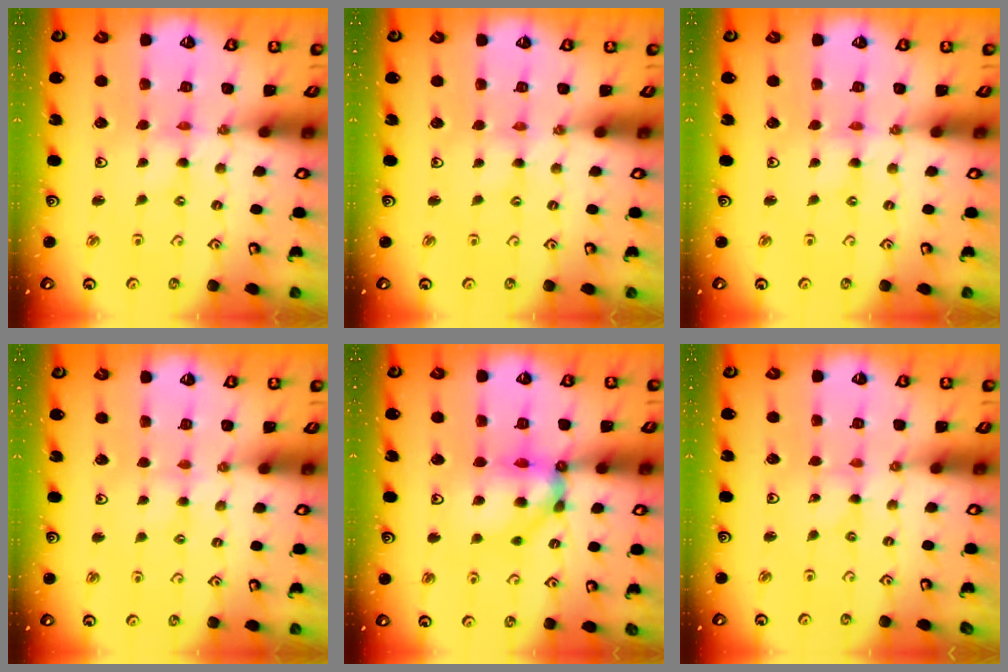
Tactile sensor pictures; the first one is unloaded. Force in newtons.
{"total": 2.1, "press": 2.1, "slide": 0.3}
{"total": 0.8, "press": 0.7, "slide": 0.2}
{"total": 2.8, "press": 2.8, "slide": 0.3}
{"total": 11.4, "press": 11.3, "slide": 1.8}
{"total": 0.0}